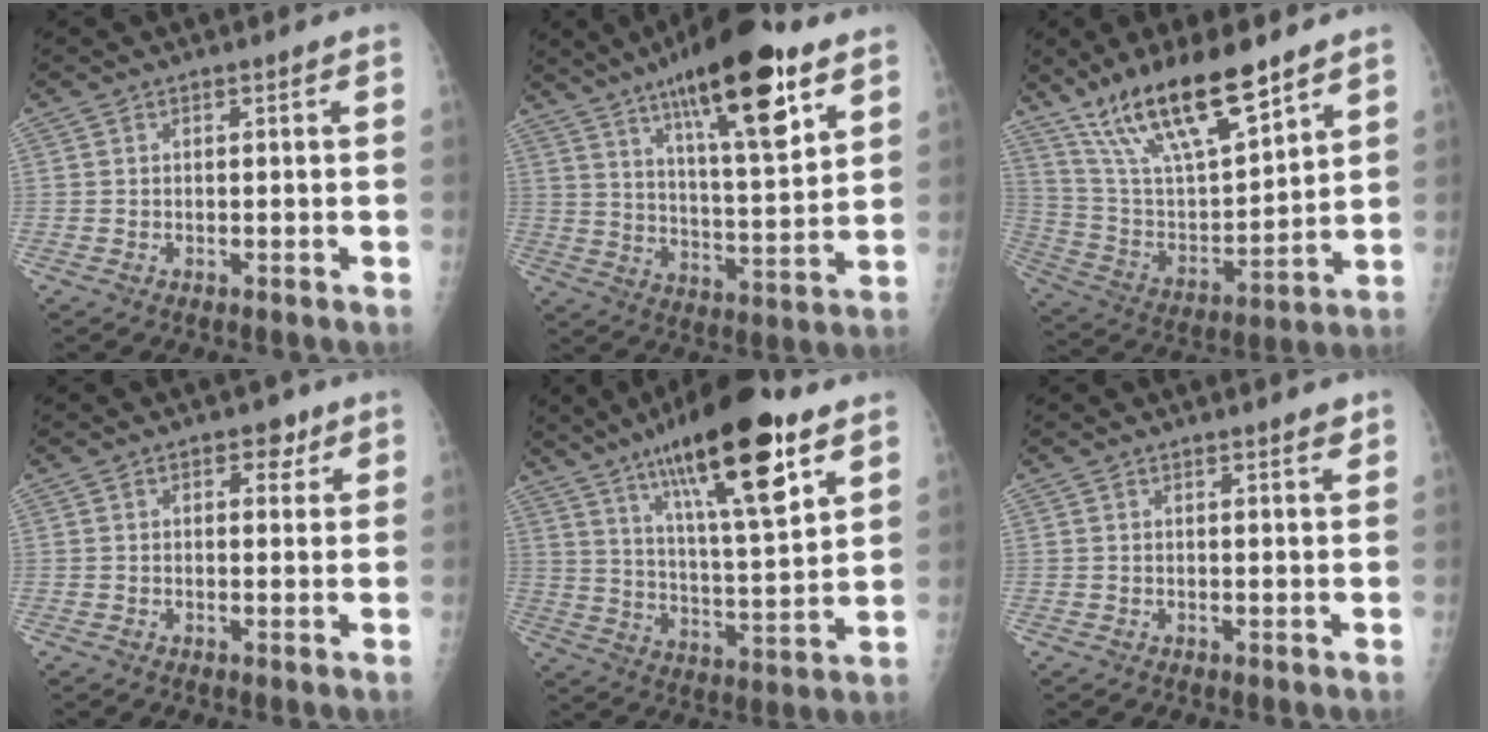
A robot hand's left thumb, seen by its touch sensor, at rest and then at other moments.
{"total": 21.5, "force": [12.2, 5.6, 16.8], "torque": [-0.244, -0.048, 0.198]}
{"total": 20.5, "force": [14.2, 5.8, 13.6], "torque": [-0.223, -0.056, 0.270]}
{"total": 3.2, "force": [1.7, 2.0, 1.9], "torque": [-0.005, -0.005, 0.020]}
{"total": 22.8, "force": [12.9, 5.6, 18.0], "torque": [-0.277, -0.044, 0.215]}
{"total": 1.8, "force": [1.6, 0.2, 0.9], "torque": [-0.007, -0.008, 0.020]}